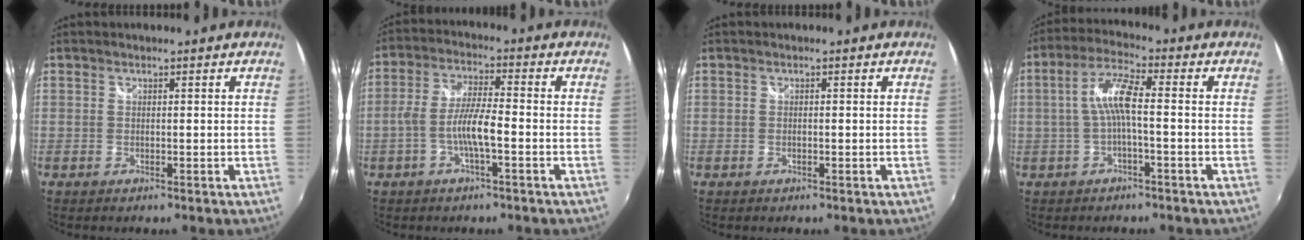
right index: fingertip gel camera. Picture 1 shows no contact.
{"total": 7.1, "force": [-2.4, 1.1, 6.6], "torque": [-0.138, 0.006, -0.045]}
{"total": 0.0}
{"total": 6.3, "force": [-0.9, 0.9, 6.2], "torque": [-0.133, 0.013, -0.017]}